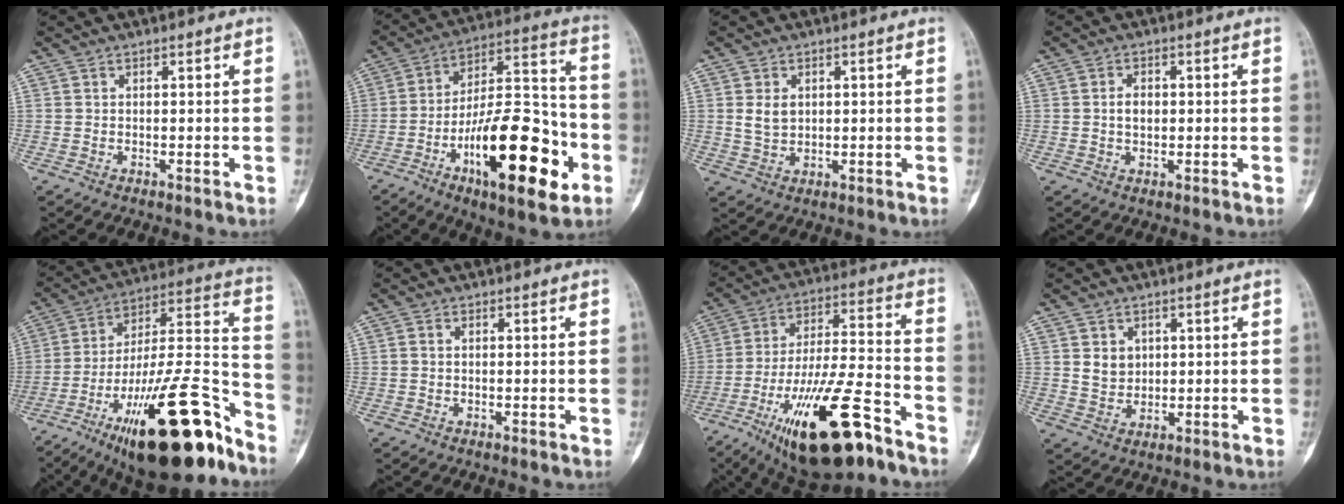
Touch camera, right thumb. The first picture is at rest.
{"total": 25.3, "force": [-9.6, 9.5, 21.4], "torque": [-0.337, 0.049, -0.149]}
{"total": 3.9, "force": [0.9, 2.9, 2.5], "torque": [-0.034, -0.006, 0.022]}
{"total": 3.0, "force": [0.1, 2.0, 2.3], "torque": [-0.033, 0.002, 0.000]}
{"total": 29.6, "force": [-17.3, 8.8, 22.4], "torque": [-0.316, 0.086, -0.275]}
{"total": 0.6, "force": [0.0, 0.4, 0.4], "torque": [-0.008, 0.001, -0.004]}
{"total": 23.0, "force": [-13.1, 6.7, 17.7], "torque": [-0.317, 0.063, -0.218]}
{"total": 4.2, "force": [1.2, 3.5, 2.0], "torque": [-0.016, -0.009, 0.027]}